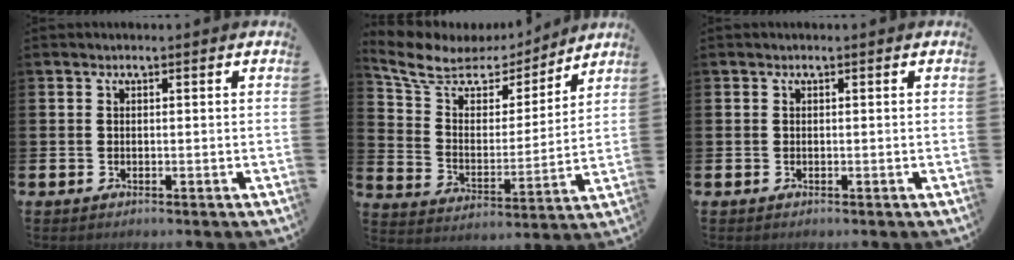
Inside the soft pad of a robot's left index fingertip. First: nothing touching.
{"total": 8.2, "force": [6.6, 4.2, 2.3], "torque": [-0.093, -0.037, 0.118]}
{"total": 0.0}